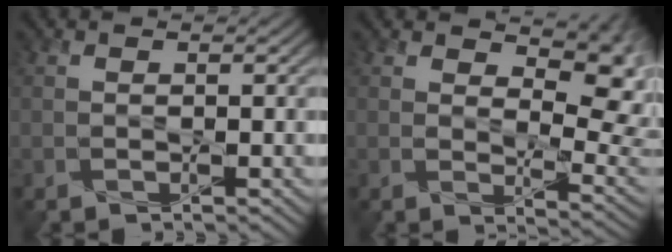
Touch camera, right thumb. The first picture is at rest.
{"total": 10.9, "force": [5.0, 5.6, 7.9], "torque": [-0.106, -0.014, 0.084]}